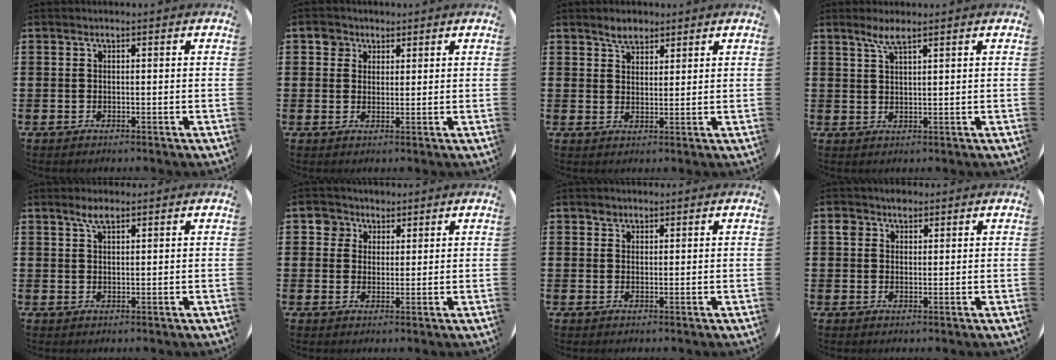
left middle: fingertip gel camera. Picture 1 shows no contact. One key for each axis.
{"total": 2.4, "fx": 1.7, "fy": 1.7, "fz": 0.1, "tx": 0.009, "ty": 0.000, "tz": 0.030}
{"total": 2.8, "fx": 2.4, "fy": 1.3, "fz": 0.6, "tx": -0.007, "ty": 0.002, "tz": 0.045}
{"total": 2.9, "fx": 2.1, "fy": 0.2, "fz": 1.9, "tx": -0.041, "ty": 0.004, "tz": 0.038}
{"total": 2.3, "fx": 1.7, "fy": 0.6, "fz": 1.4, "tx": -0.023, "ty": 0.001, "tz": 0.027}
{"total": 3.3, "fx": 2.2, "fy": 2.5, "fz": 0.2, "tx": -0.006, "ty": 0.007, "tz": 0.040}
{"total": 1.2, "fx": 1.0, "fy": 0.7, "fz": 0.0, "tx": 0.006, "ty": -0.002, "tz": 0.019}
{"total": 2.6, "fx": 1.8, "fy": 1.7, "fz": 0.6, "tx": 0.001, "ty": 0.001, "tz": 0.031}